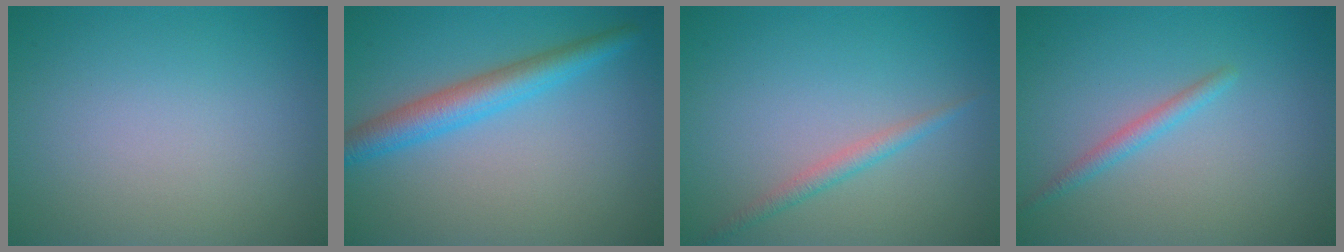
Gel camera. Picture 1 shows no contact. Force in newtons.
{"total": 3.9, "press": 3.9, "slide": 0.1}
{"total": 1.5, "press": 1.5, "slide": 0.1}
{"total": 1.4, "press": 1.4, "slide": 0.1}